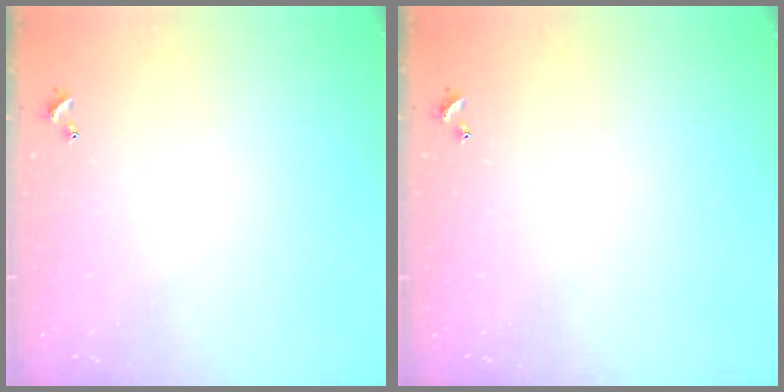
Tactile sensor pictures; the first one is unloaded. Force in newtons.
{"total": 0.0}